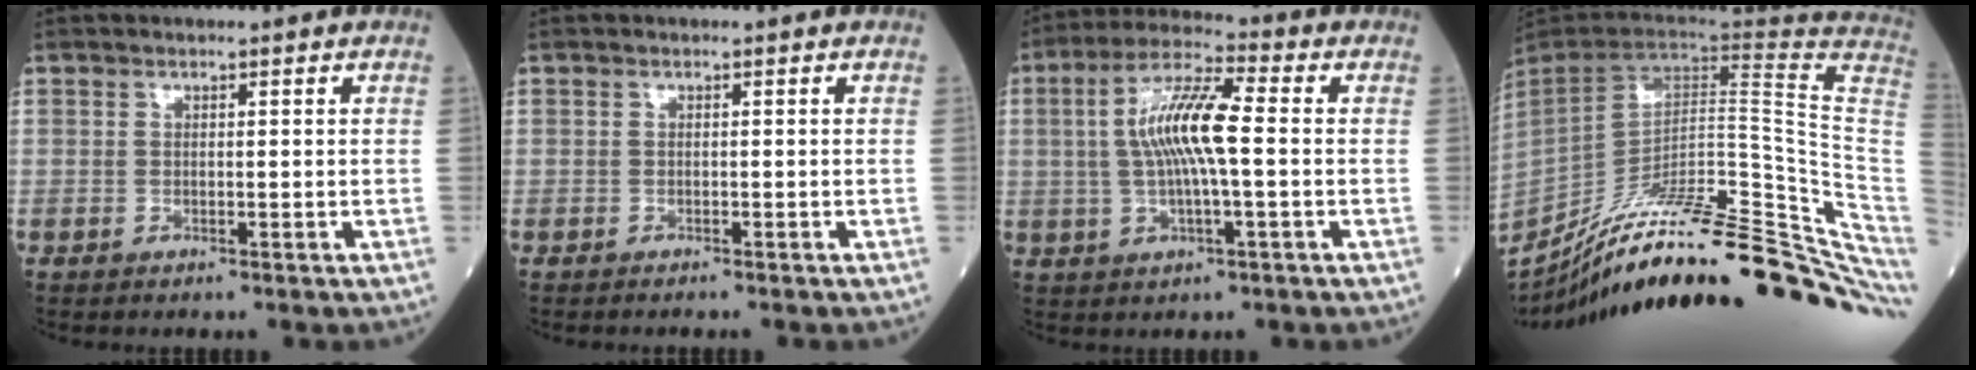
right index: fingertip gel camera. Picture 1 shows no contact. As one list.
[{"total": 1.0, "force": [-1.0, 0.0, 0.3], "torque": [-0.002, 0.000, -0.014]}, {"total": 10.3, "force": [0.4, 1.5, 10.2], "torque": [-0.200, 0.014, 0.003]}, {"total": 37.3, "force": [-28.0, 5.4, 24.0], "torque": [-0.275, -0.039, -0.397]}]